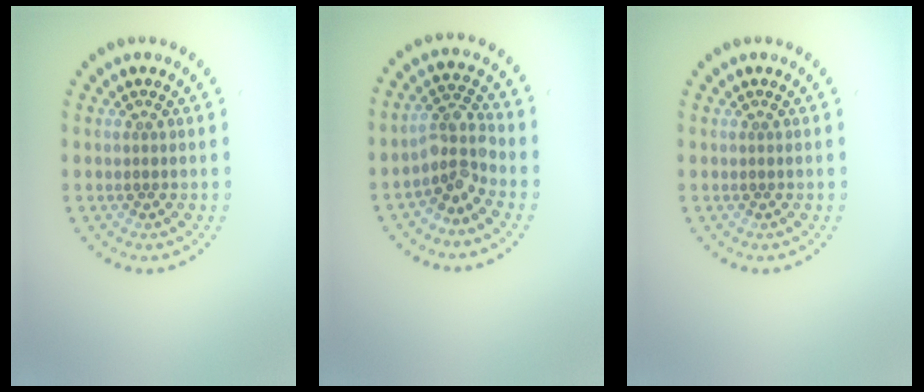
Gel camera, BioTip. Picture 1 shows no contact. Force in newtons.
{"total": 3.2, "press": 2.4, "slide": 2.1}
{"total": 0.0}